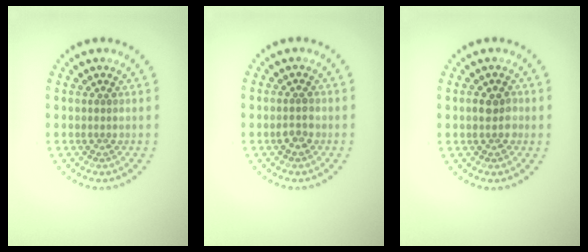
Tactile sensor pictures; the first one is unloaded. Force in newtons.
{"total": 1.3, "press": 1.3, "slide": 0.1}
{"total": 1.9, "press": 1.9, "slide": 0.3}